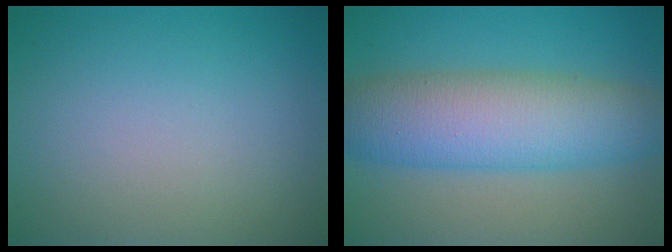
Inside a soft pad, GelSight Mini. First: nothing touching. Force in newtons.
{"total": 8.6, "press": 8.6, "slide": 0.1}